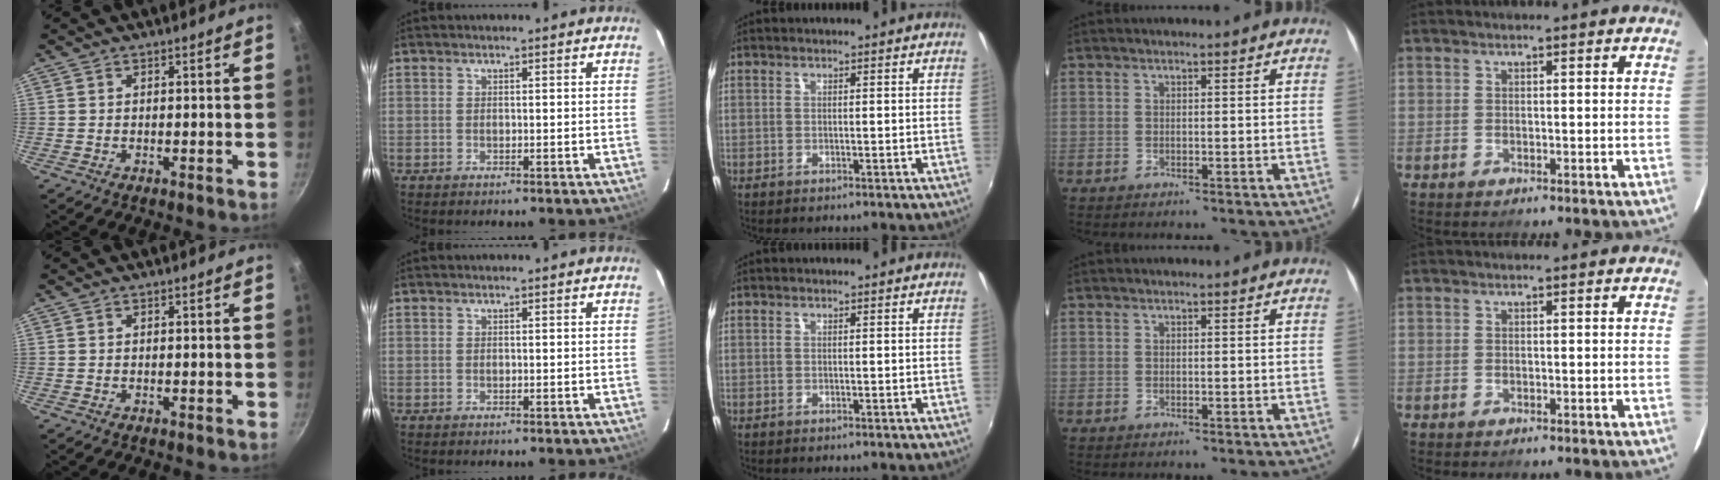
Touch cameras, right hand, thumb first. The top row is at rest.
{}